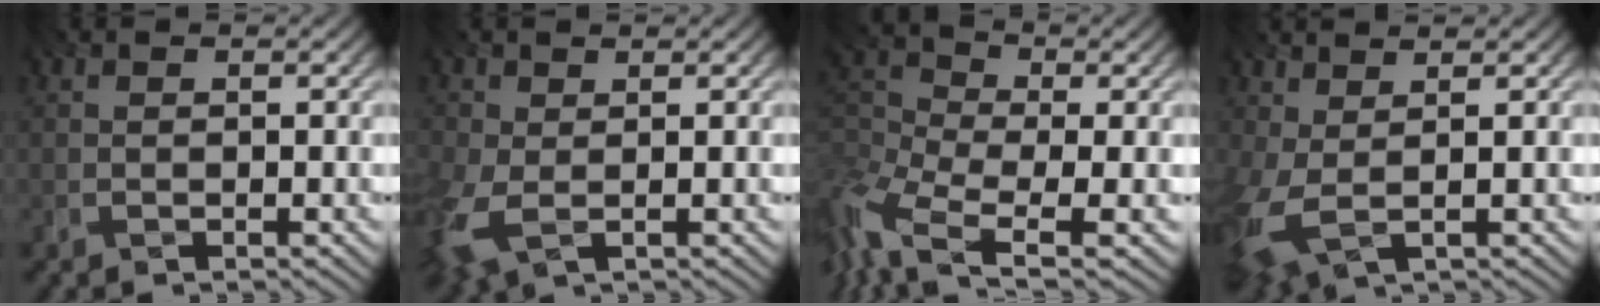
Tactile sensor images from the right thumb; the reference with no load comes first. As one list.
[{"total": 5.2, "force": [-0.5, 3.5, 3.8], "torque": [-0.113, -0.011, -0.011]}, {"total": 9.6, "force": [-5.1, 4.3, 7.0], "torque": [-0.184, -0.015, -0.103]}, {"total": 5.6, "force": [0.7, 3.0, 4.7], "torque": [-0.140, -0.001, 0.014]}]